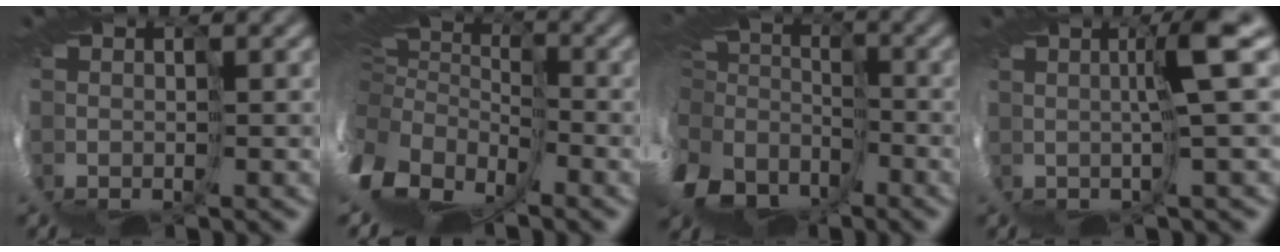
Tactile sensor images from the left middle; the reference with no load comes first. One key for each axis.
{"total": 12.6, "fx": -3.3, "fy": 8.7, "fz": 8.5, "tx": -0.233, "ty": -0.033, "tz": -0.033}
{"total": 13.4, "fx": -4.9, "fy": 9.8, "fz": 7.7, "tx": -0.215, "ty": -0.043, "tz": -0.048}
{"total": 3.9, "fx": 1.7, "fy": -0.6, "fz": 3.4, "tx": -0.053, "ty": 0.010, "tz": 0.014}